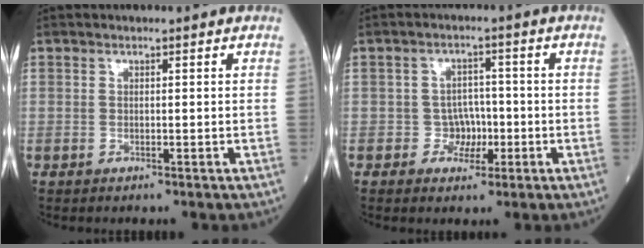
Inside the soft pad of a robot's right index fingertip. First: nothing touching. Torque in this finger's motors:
{"motor_torque": [-0.13, 0.03, -0.04, -0.01]}